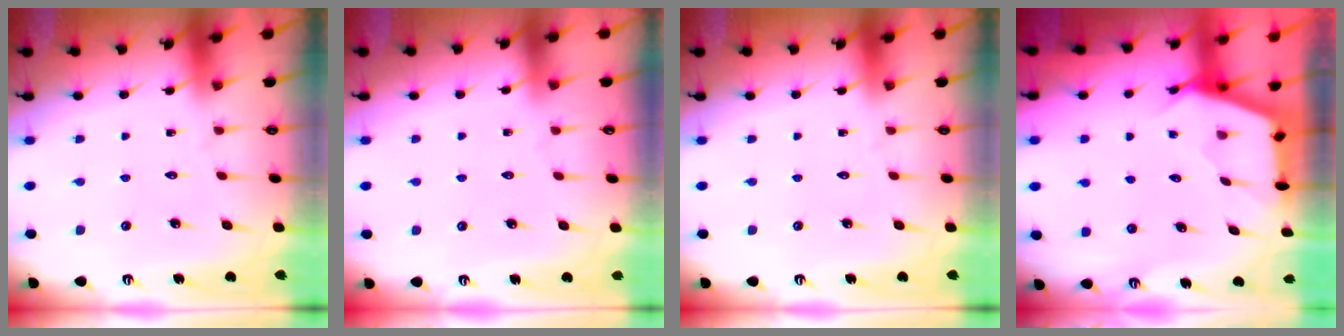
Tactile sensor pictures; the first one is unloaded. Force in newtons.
{"total": 1.7, "press": 1.7, "slide": 0.4}
{"total": 0.0}
{"total": 2.7, "press": 2.6, "slide": 0.4}